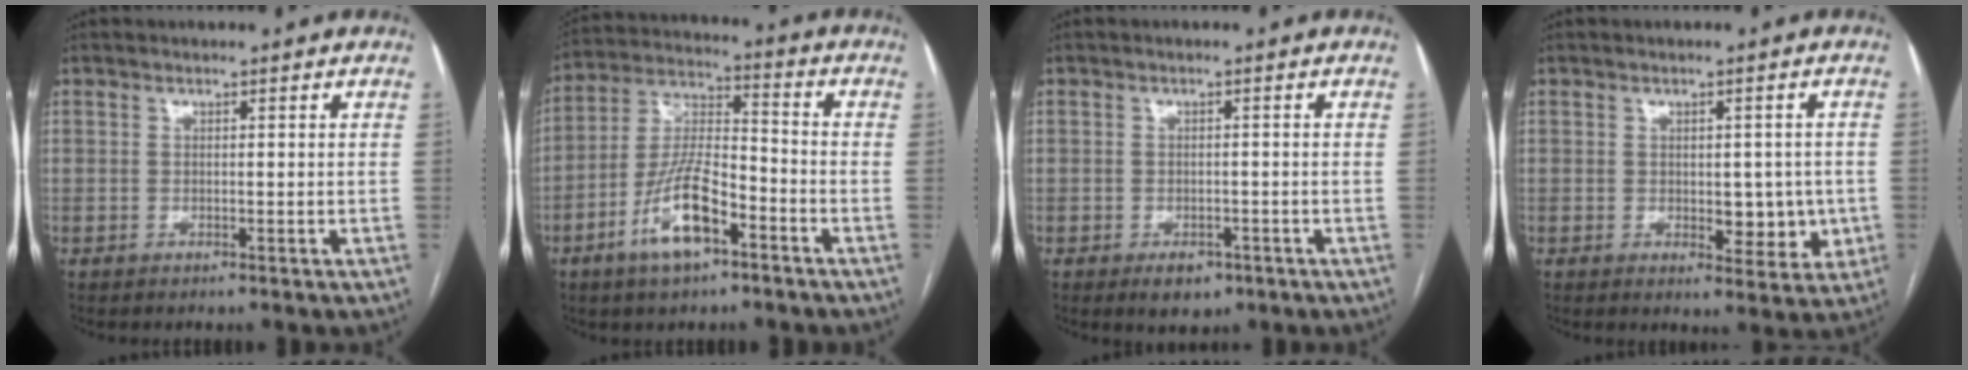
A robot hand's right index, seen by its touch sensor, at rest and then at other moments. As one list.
[{"total": 11.9, "force": [-5.8, 3.8, 9.6], "torque": [-0.203, 0.005, -0.104]}, {"total": 3.7, "force": [-2.1, 2.3, 1.8], "torque": [-0.022, 0.000, -0.020]}, {"total": 6.3, "force": [-0.8, 3.4, 5.2], "torque": [-0.054, 0.005, 0.002]}]